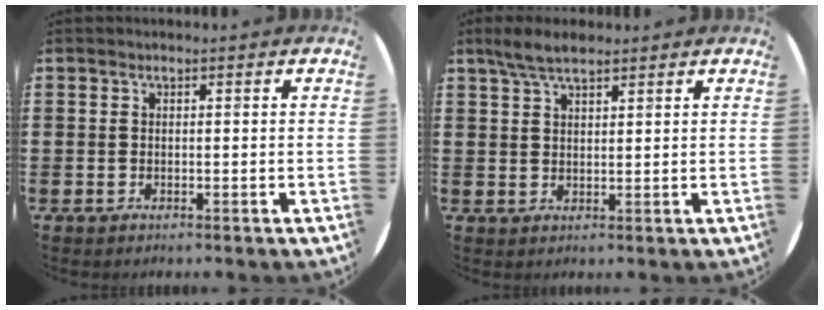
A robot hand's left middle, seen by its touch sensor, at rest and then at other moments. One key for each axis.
{"total": 3.8, "fx": 3.1, "fy": 1.1, "fz": 2.0, "tx": -0.046, "ty": 0.002, "tz": 0.057}